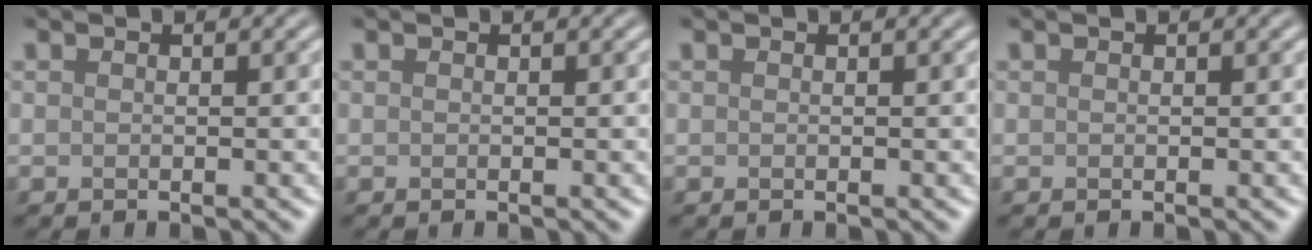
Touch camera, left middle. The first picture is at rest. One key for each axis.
{"total": 0.0}
{"total": 0.0}
{"total": 0.0}